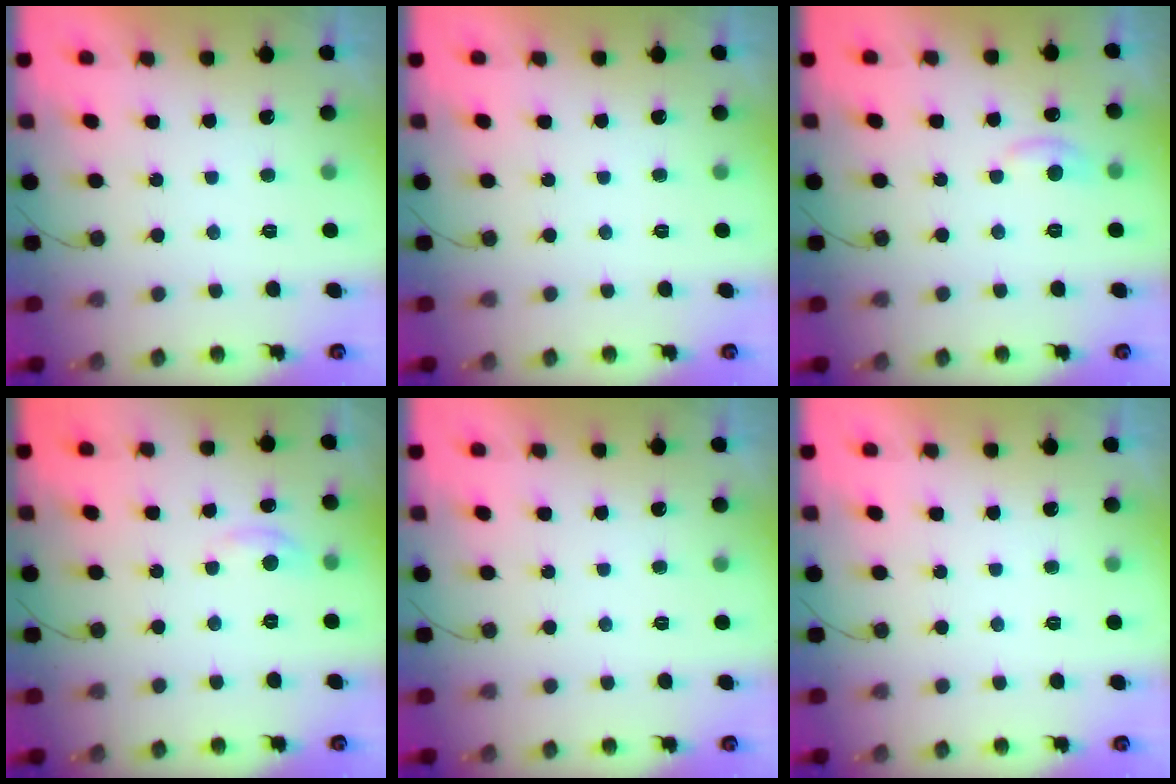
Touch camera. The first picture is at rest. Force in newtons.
{"total": 0.0}
{"total": 6.3, "press": 6.3, "slide": 0.7}
{"total": 3.2, "press": 3.2, "slide": 0.4}
{"total": 0.0}
{"total": 0.0}